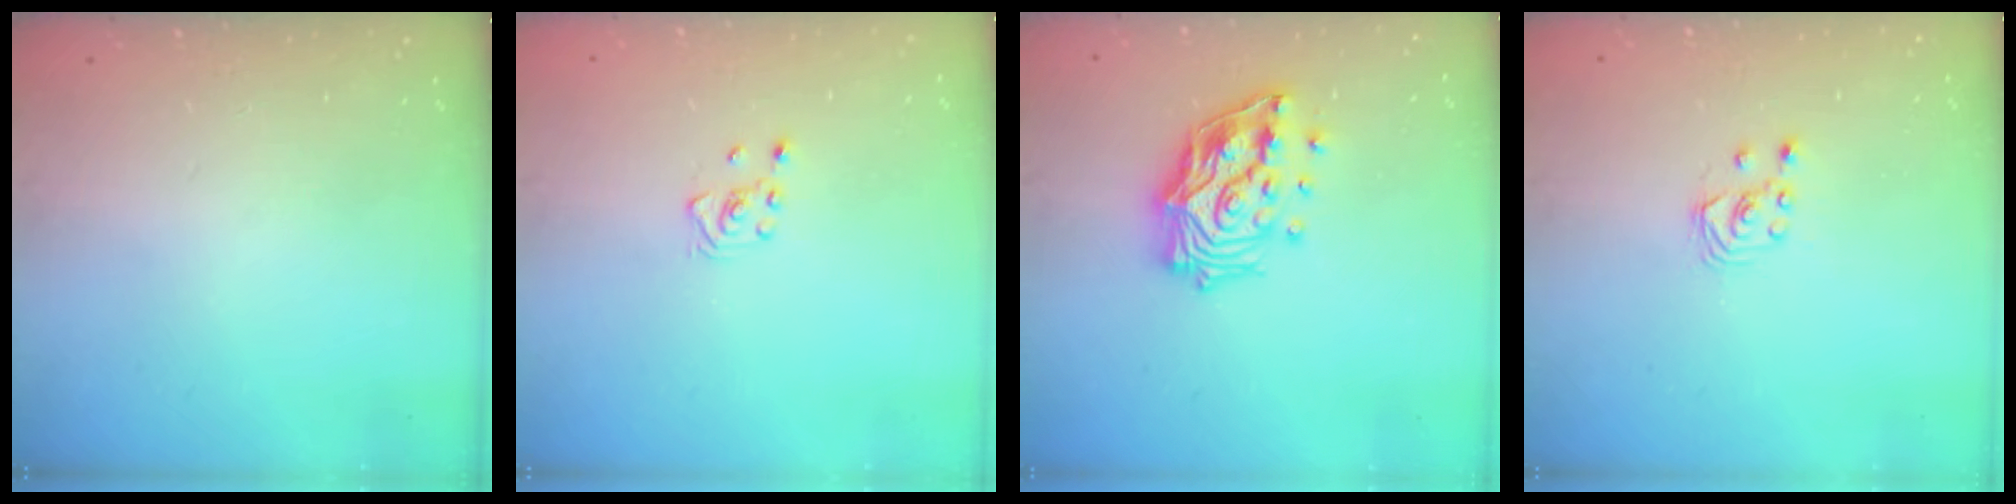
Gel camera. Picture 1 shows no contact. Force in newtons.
{"total": 2.8, "press": 2.6, "slide": 1.0}
{"total": 17.7, "press": 17.6, "slide": 2.0}
{"total": 1.8, "press": 1.8, "slide": 0.2}